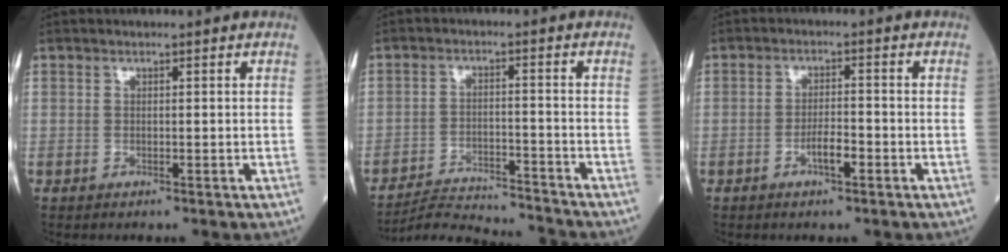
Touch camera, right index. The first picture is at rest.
{"total": 10.9, "force": [-10.8, -0.7, 1.2], "torque": [-0.020, -0.002, -0.176]}
{"total": 3.1, "force": [-1.5, 0.7, 2.6], "torque": [-0.043, 0.004, -0.027]}